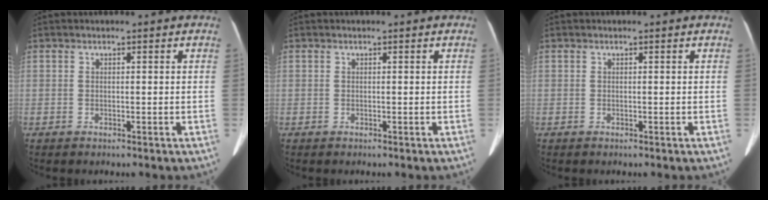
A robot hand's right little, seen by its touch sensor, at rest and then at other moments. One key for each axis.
{"total": 0.0}
{"total": 0.0}